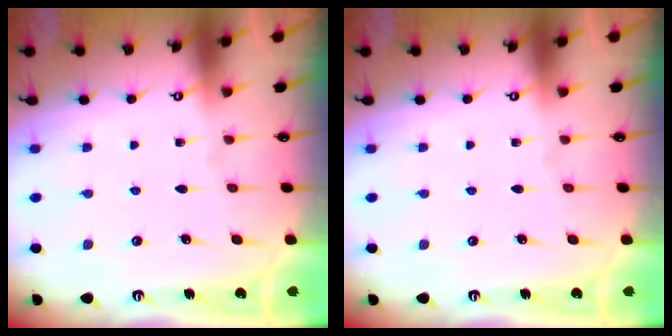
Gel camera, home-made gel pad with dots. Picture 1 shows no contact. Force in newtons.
{"total": 0.0}